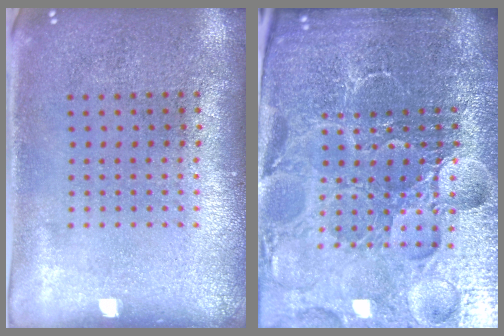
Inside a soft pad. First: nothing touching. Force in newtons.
{"total": 6.7, "press": 5.9, "slide": 3.1}